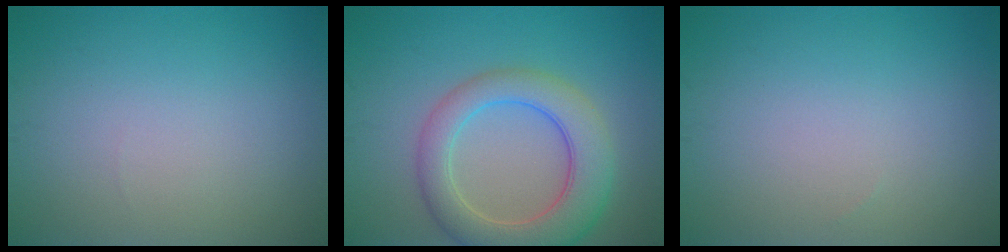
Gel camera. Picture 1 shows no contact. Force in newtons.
{"total": 6.6, "press": 6.5, "slide": 0.6}
{"total": 0.0}